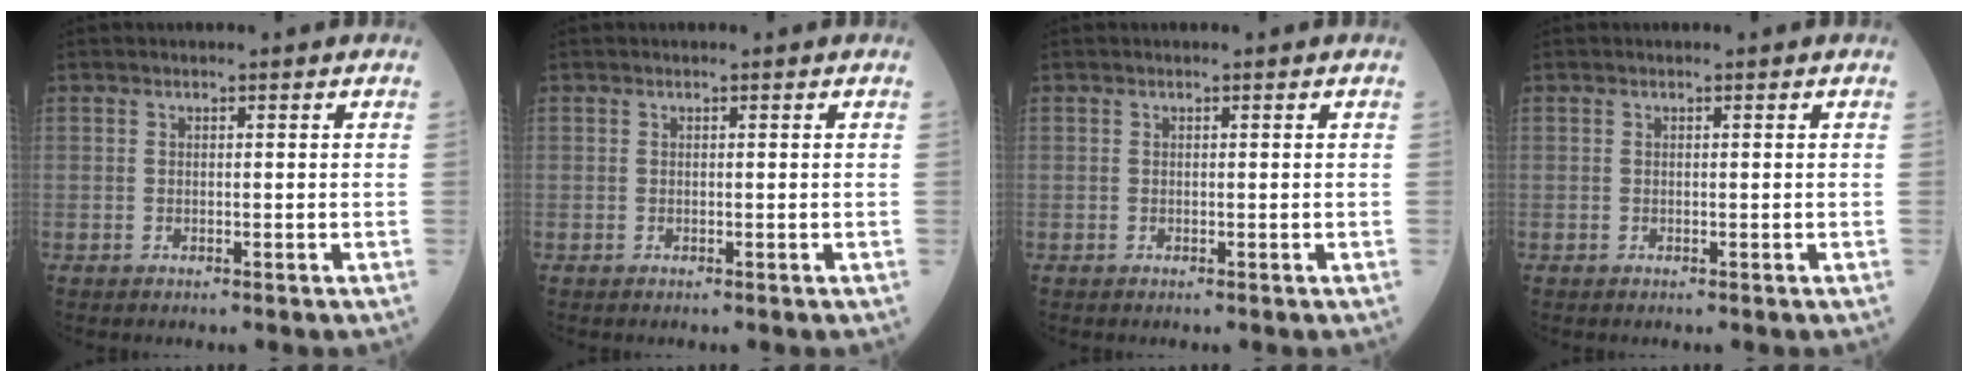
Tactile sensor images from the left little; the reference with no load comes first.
{"total": 0.0}
{"total": 0.0}
{"total": 0.0}